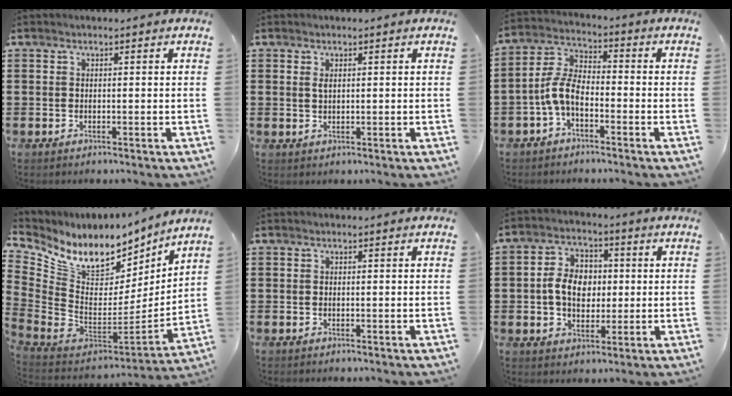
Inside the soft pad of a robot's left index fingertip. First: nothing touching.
{"total": 1.2, "force": [0.4, 0.5, 1.0], "torque": [-0.021, 0.003, 0.007]}
{"total": 6.4, "force": [-2.9, 3.0, 4.9], "torque": [-0.121, 0.002, -0.063]}
{"total": 9.9, "force": [6.6, 5.1, 5.3], "torque": [-0.121, -0.063, 0.115]}
{"total": 0.0}
{"total": 7.3, "force": [0.1, 5.3, 5.0], "torque": [-0.112, 0.011, -0.007]}